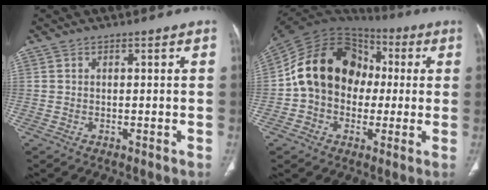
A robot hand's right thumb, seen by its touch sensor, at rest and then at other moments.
{"total": 18.4, "force": [0.4, 14.6, 11.1], "torque": [-0.170, 0.041, 0.001]}